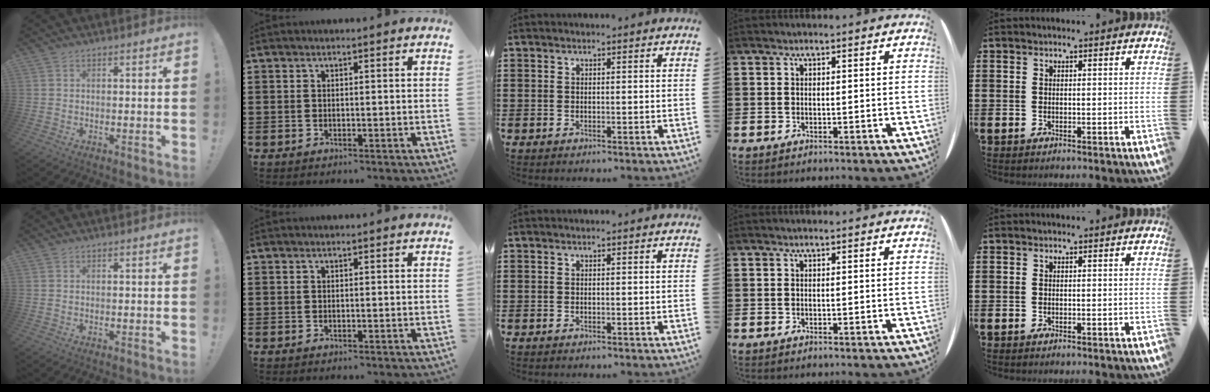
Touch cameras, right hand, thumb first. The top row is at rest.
{}